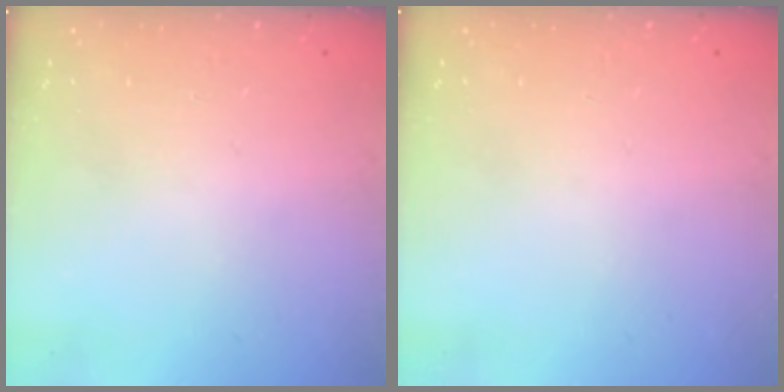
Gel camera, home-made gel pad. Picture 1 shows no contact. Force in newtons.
{"total": 0.0}